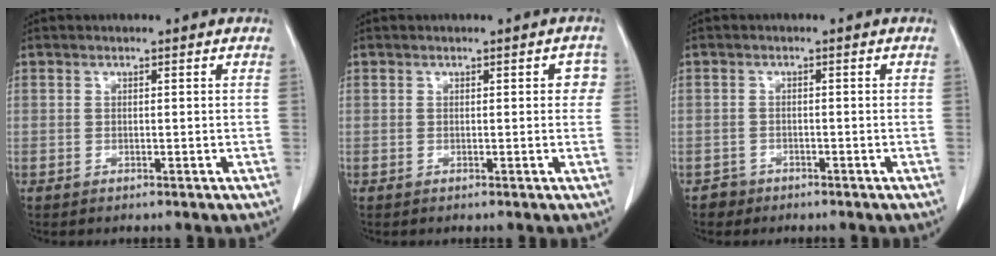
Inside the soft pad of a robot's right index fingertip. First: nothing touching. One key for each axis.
{"total": 2.1, "fx": 0.5, "fy": 1.1, "fz": 1.8, "tx": -0.008, "ty": 0.012, "tz": 0.001}
{"total": 1.8, "fx": -1.2, "fy": 1.2, "fz": -0.4, "tx": 0.002, "ty": 0.008, "tz": -0.025}